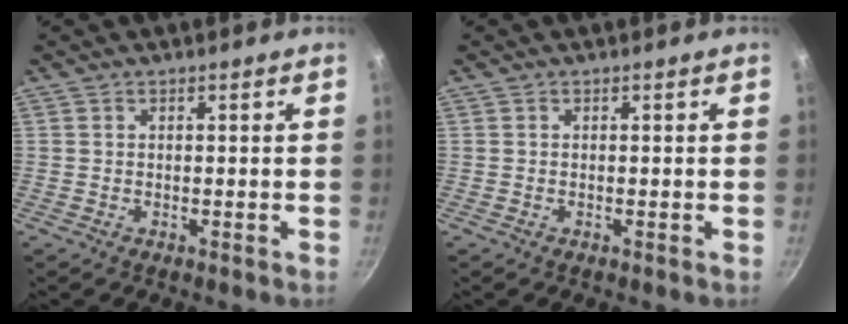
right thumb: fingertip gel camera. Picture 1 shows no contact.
{"total": 0.0}